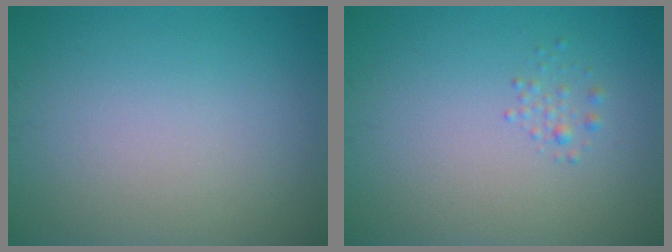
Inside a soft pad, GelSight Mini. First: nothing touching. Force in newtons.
{"total": 0.9, "press": 0.9, "slide": 0.1}